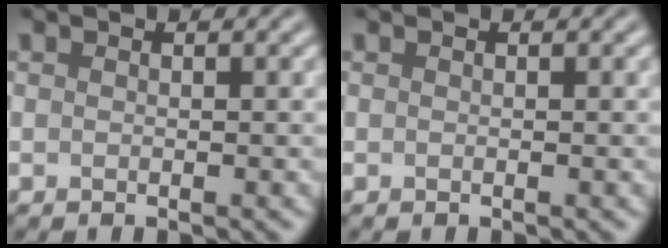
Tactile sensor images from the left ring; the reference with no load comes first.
{"total": 0.0}